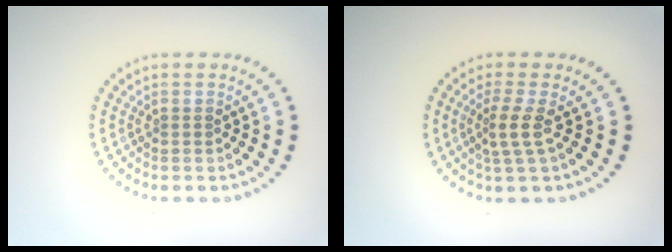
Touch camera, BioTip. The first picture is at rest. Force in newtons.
{"total": 2.3, "press": 1.6, "slide": 1.6}